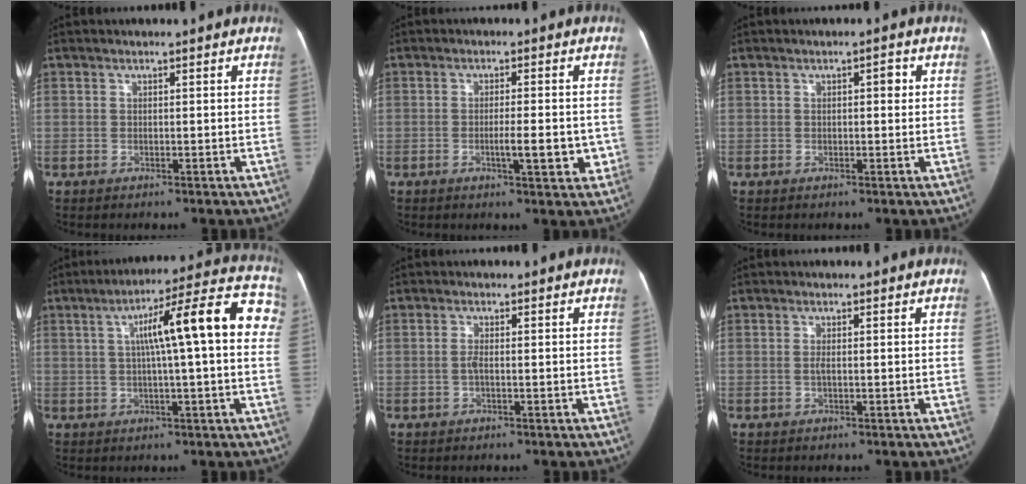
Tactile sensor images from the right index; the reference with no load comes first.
{"total": 5.4, "force": [-1.2, 1.3, 5.1], "torque": [-0.076, 0.000, -0.015]}
{"total": 1.7, "force": [0.3, 0.8, 1.4], "torque": [-0.020, 0.017, 0.005]}
{"total": 16.1, "force": [3.1, 1.9, 15.6], "torque": [-0.216, 0.048, 0.037]}
{"total": 1.3, "force": [-0.3, 0.4, 1.3], "torque": [-0.026, 0.003, -0.007]}
{"total": 1.0, "force": [-0.1, 0.3, 0.9], "torque": [-0.020, 0.001, -0.003]}